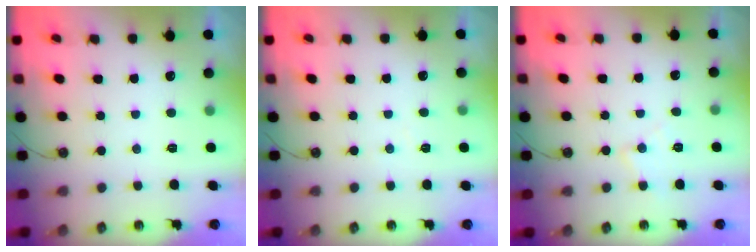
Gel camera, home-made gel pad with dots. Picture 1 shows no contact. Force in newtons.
{"total": 2.9, "press": 2.9, "slide": 0.5}
{"total": 6.5, "press": 6.5, "slide": 0.4}